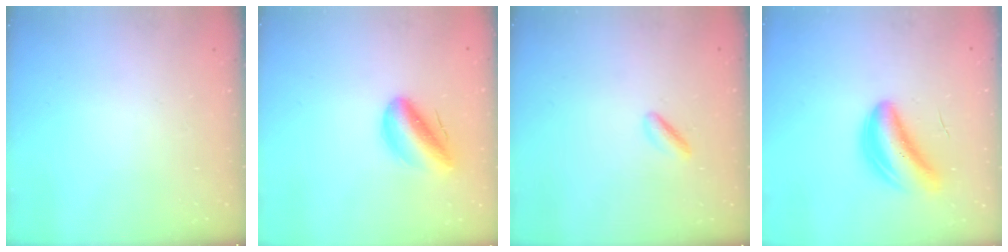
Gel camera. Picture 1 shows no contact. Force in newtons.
{"total": 12.1, "press": 11.6, "slide": 3.2}
{"total": 3.0, "press": 2.9, "slide": 0.8}
{"total": 6.2, "press": 5.8, "slide": 2.0}